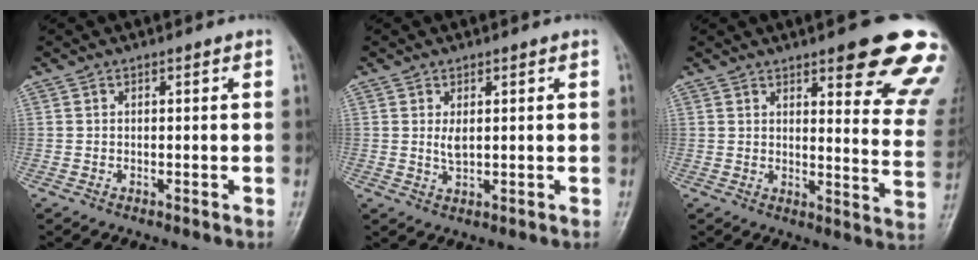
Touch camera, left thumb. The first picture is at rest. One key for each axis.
{"total": 2.5, "fx": 0.7, "fy": 1.2, "fz": 2.0, "tx": -0.032, "ty": -0.008, "tz": 0.014}
{"total": 18.4, "fx": 11.7, "fy": 4.4, "fz": 13.5, "tx": -0.128, "ty": -0.054, "tz": 0.133}